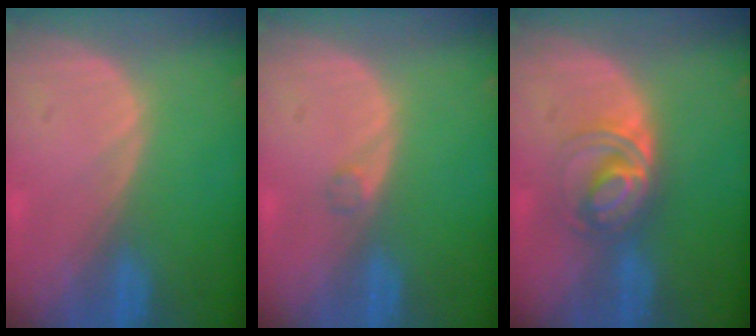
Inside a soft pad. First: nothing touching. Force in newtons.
{"total": 0.9, "press": 0.9, "slide": 0.1}
{"total": 5.8, "press": 5.4, "slide": 2.0}